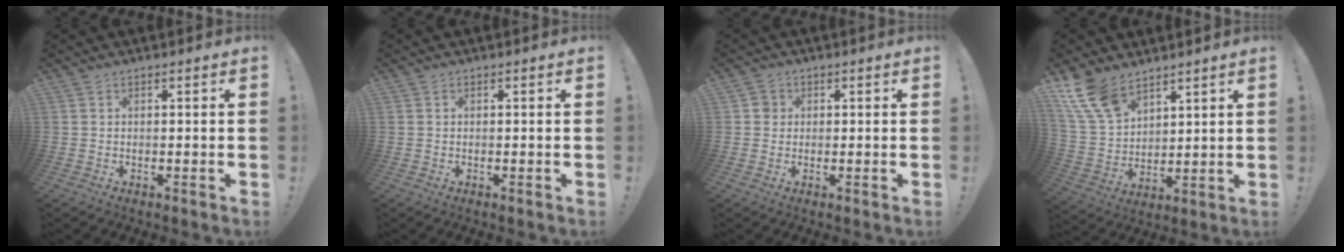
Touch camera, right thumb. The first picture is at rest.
{"total": 0.0}
{"total": 2.8, "force": [0.3, 2.7, 0.8], "torque": [-0.001, 0.003, 0.004]}
{"total": 13.1, "force": [9.0, 6.9, 6.5], "torque": [-0.150, -0.045, 0.179]}